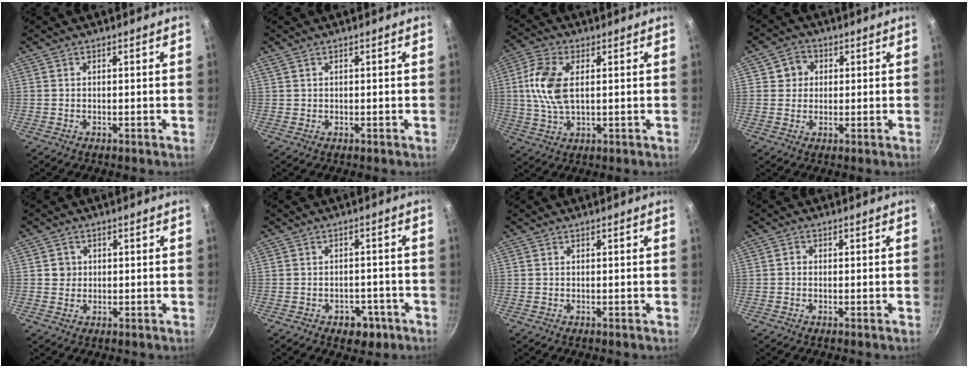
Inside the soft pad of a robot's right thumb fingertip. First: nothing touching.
{"total": 0.6, "force": [0.4, 0.3, 0.3], "torque": [-0.007, 0.003, 0.010]}
{"total": 10.2, "force": [1.6, 5.4, 8.4], "torque": [-0.172, 0.007, 0.028]}
{"total": 4.5, "force": [1.0, 4.2, 1.3], "torque": [0.013, 0.004, 0.008]}
{"total": 2.4, "force": [0.3, 2.4, 0.5], "torque": [0.005, 0.005, 0.002]}
{"total": 5.1, "force": [-2.5, 3.7, 2.5], "torque": [-0.008, 0.022, -0.021]}
{"total": 0.0}
{"total": 1.1, "force": [-0.1, 1.0, 0.5], "torque": [-0.008, 0.005, -0.004]}